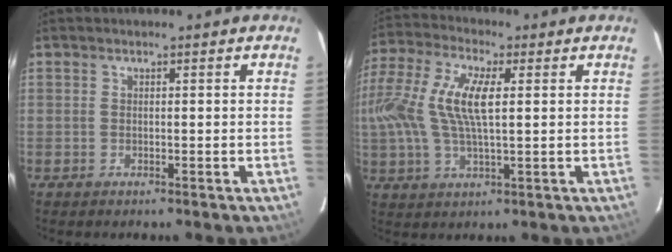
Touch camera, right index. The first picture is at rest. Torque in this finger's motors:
{"motor_torque": [0.52, 0.01, 0.44, 0.21]}